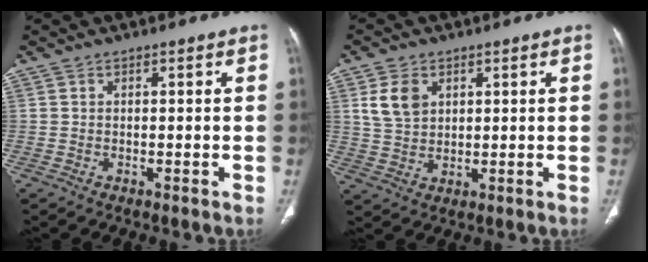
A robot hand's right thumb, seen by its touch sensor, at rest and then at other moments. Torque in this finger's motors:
{"motor_torque": [-0.29, 0.34, 0.67, 0.18, 0.04]}